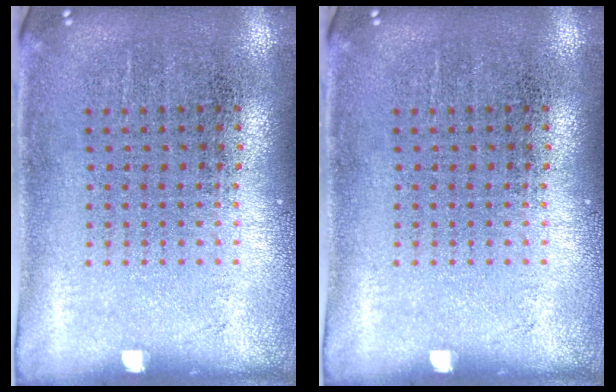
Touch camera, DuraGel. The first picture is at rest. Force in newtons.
{"total": 0.0}